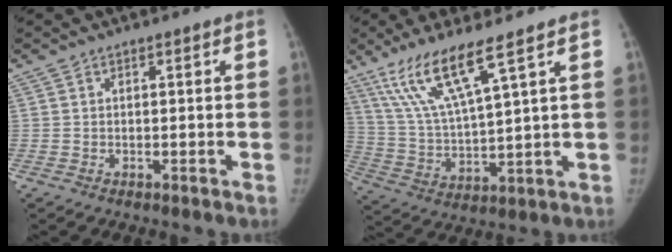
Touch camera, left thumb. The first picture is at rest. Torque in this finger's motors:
{"motor_torque": [0.16, 0.26, 1.42, -1.35, 0.15]}